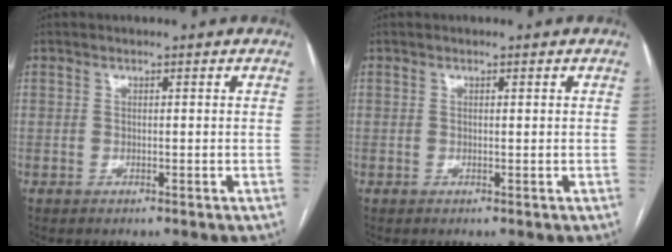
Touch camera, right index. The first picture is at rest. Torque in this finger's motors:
{"motor_torque": [-0.20, -0.19, 0.00, -0.01]}